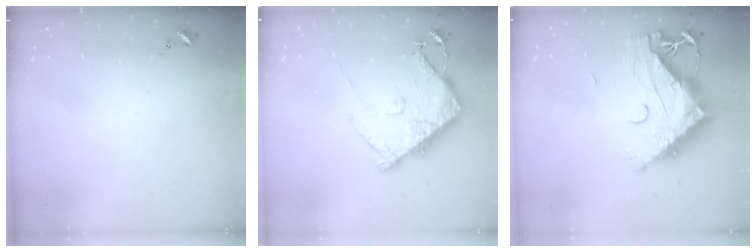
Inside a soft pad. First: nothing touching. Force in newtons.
{"total": 10.7, "press": 10.7, "slide": 1.3}
{"total": 17.4, "press": 17.3, "slide": 1.6}